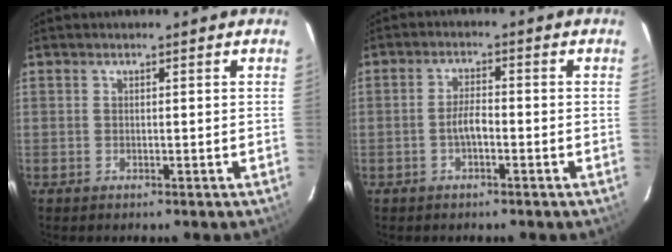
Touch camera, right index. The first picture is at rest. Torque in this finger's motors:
{"motor_torque": [0.10, 0.02, 0.24, 0.07]}